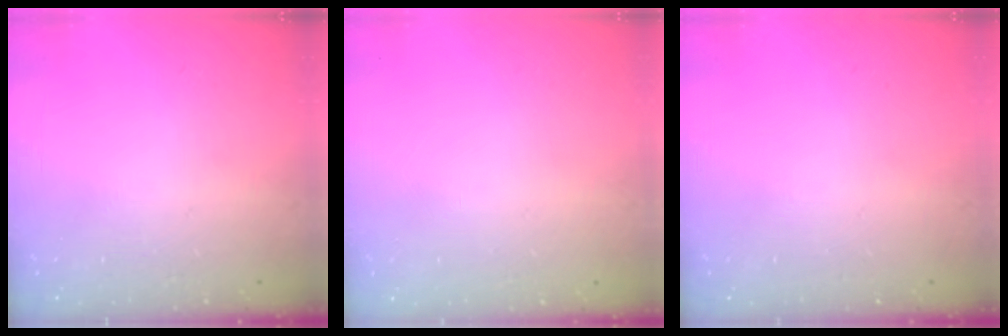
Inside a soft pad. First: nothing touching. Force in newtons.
{"total": 0.0}
{"total": 0.0}